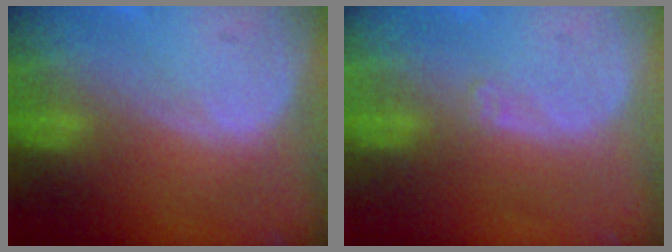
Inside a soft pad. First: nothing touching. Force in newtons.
{"total": 0.9, "press": 0.7, "slide": 0.6}